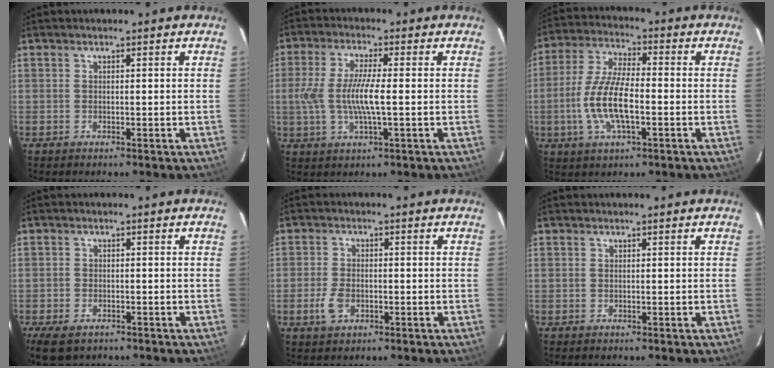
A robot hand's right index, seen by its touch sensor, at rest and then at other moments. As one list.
[{"total": 8.9, "force": [-0.9, 1.4, 8.7], "torque": [-0.175, -0.005, -0.018]}, {"total": 11.4, "force": [-2.8, 3.7, 10.4], "torque": [-0.219, 0.000, -0.057]}, {"total": 6.3, "force": [-4.2, 3.6, 3.0], "torque": [-0.081, -0.019, -0.070]}, {"total": 4.3, "force": [-1.7, 2.7, 2.9], "torque": [-0.070, -0.003, -0.030]}, {"total": 0.0}]